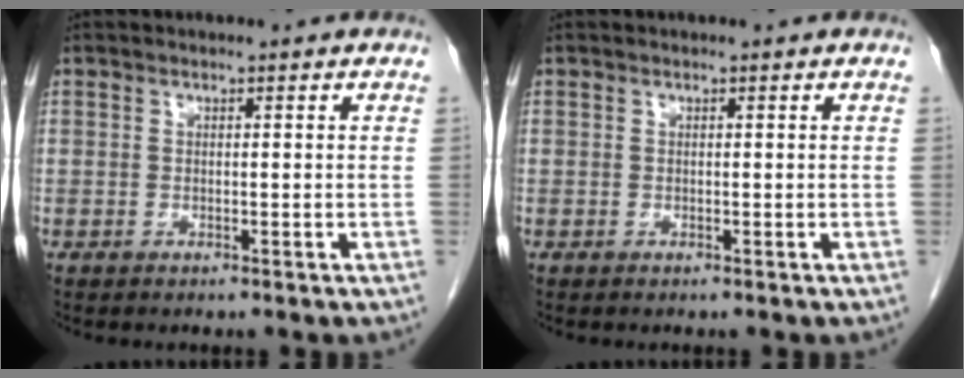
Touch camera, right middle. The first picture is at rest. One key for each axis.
{"total": 0.0}